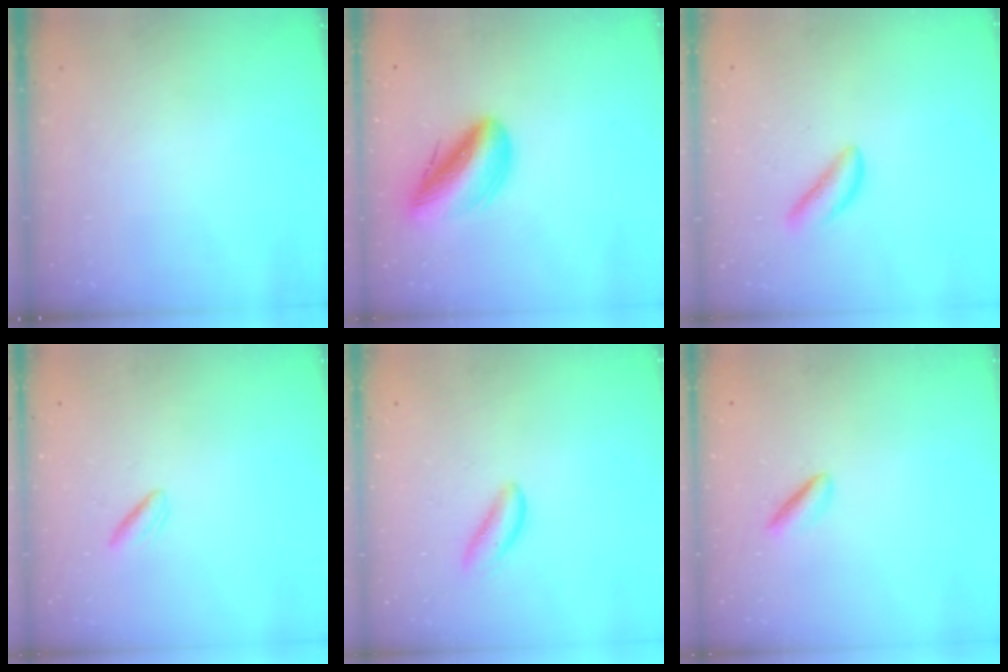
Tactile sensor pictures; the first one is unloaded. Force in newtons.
{"total": 14.4, "press": 14.0, "slide": 3.3}
{"total": 3.5, "press": 3.4, "slide": 0.6}
{"total": 2.0, "press": 1.7, "slide": 1.1}
{"total": 2.2, "press": 2.2, "slide": 0.4}
{"total": 1.9, "press": 1.9, "slide": 0.4}